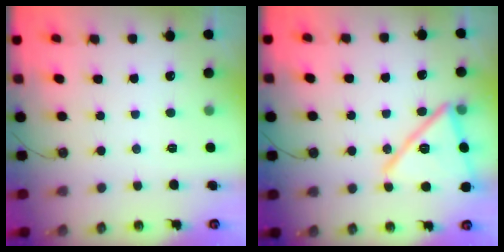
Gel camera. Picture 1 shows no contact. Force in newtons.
{"total": 19.3, "press": 19.3, "slide": 0.8}